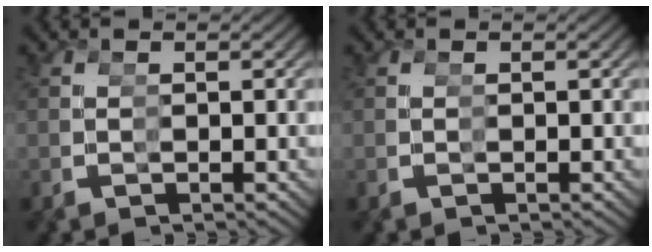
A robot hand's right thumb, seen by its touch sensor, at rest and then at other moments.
{"total": 0.0}